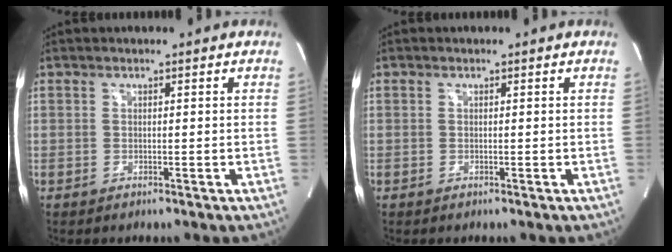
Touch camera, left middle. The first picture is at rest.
{"total": 0.0}